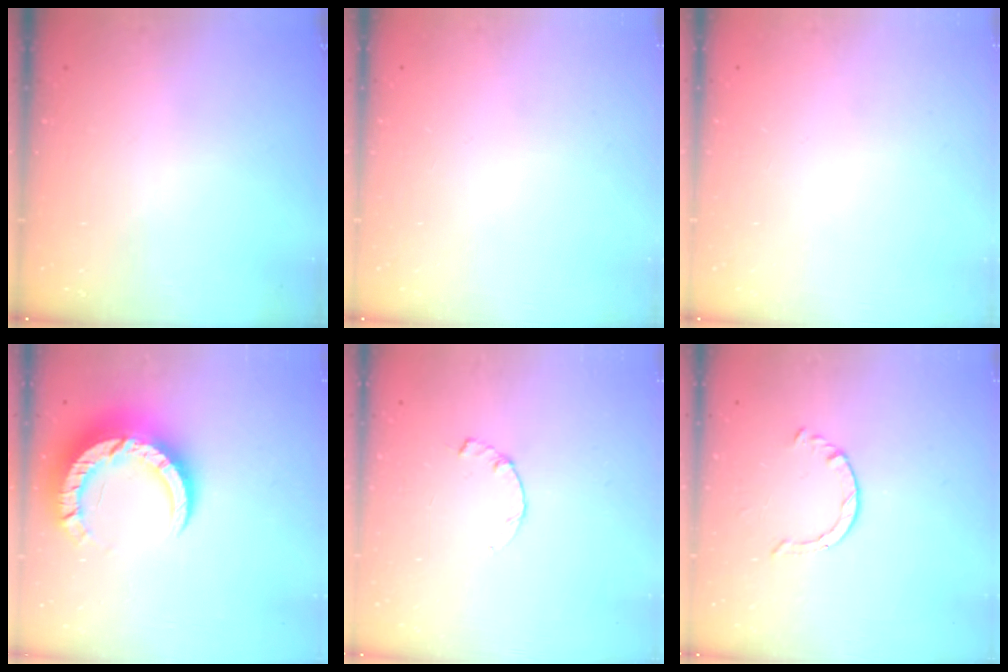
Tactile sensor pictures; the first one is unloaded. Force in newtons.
{"total": 0.0}
{"total": 0.0}
{"total": 14.2, "press": 14.1, "slide": 1.3}
{"total": 2.2, "press": 2.2, "slide": 0.2}
{"total": 2.6, "press": 2.6, "slide": 0.3}